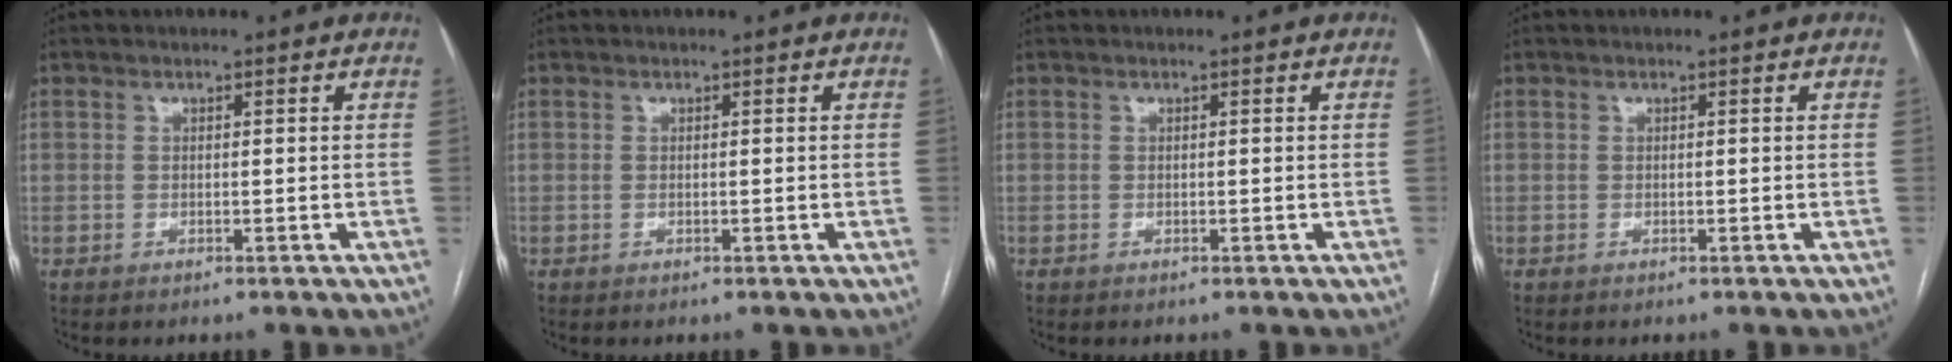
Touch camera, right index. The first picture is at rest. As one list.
[{"total": 0.0}, {"total": 0.0}, {"total": 0.0}]